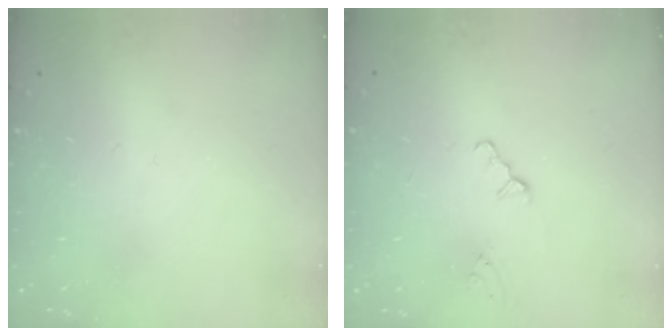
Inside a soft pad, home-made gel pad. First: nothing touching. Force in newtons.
{"total": 0.6, "press": 0.6, "slide": 0.2}